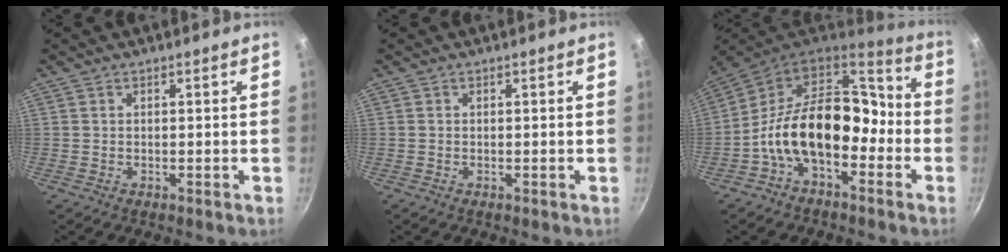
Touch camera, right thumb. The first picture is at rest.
{"total": 0.0}
{"total": 18.4, "force": [-4.7, 11.5, 13.6], "torque": [-0.196, 0.068, -0.102]}